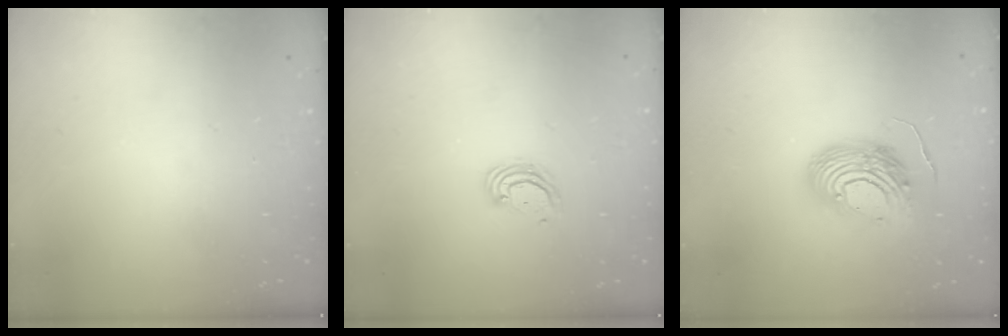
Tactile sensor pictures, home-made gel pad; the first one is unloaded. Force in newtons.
{"total": 3.9, "press": 3.8, "slide": 0.4}
{"total": 13.3, "press": 13.1, "slide": 2.3}